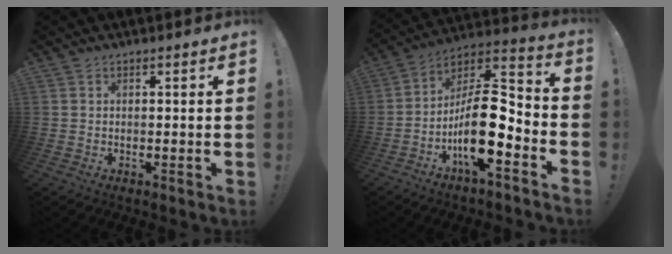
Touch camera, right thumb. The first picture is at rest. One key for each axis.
{"total": 17.9, "fx": -5.8, "fy": 6.6, "fz": 15.6, "tx": -0.286, "ty": 0.023, "tz": -0.094}